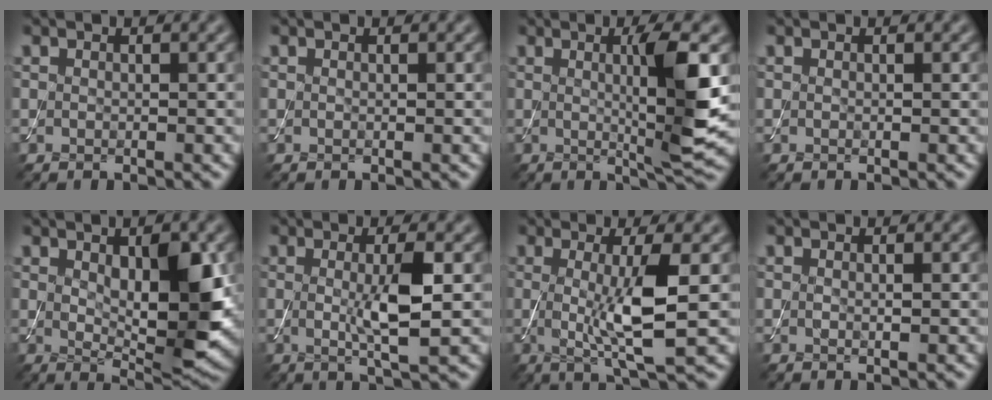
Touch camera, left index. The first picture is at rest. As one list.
[{"total": 0.0}, {"total": 6.7, "force": [0.5, 0.8, 6.6], "torque": [-0.105, -0.006, 0.013]}, {"total": 0.0}, {"total": 7.9, "force": [0.8, 2.9, 7.3], "torque": [-0.111, -0.008, 0.019]}, {"total": 4.2, "force": [0.0, 0.7, 4.2], "torque": [-0.078, -0.008, 0.003]}, {"total": 5.9, "force": [0.0, 1.0, 5.8], "torque": [-0.102, -0.012, 0.000]}, {"total": 0.5, "force": [0.1, 0.1, 0.5], "torque": [-0.008, 0.000, 0.001]}]